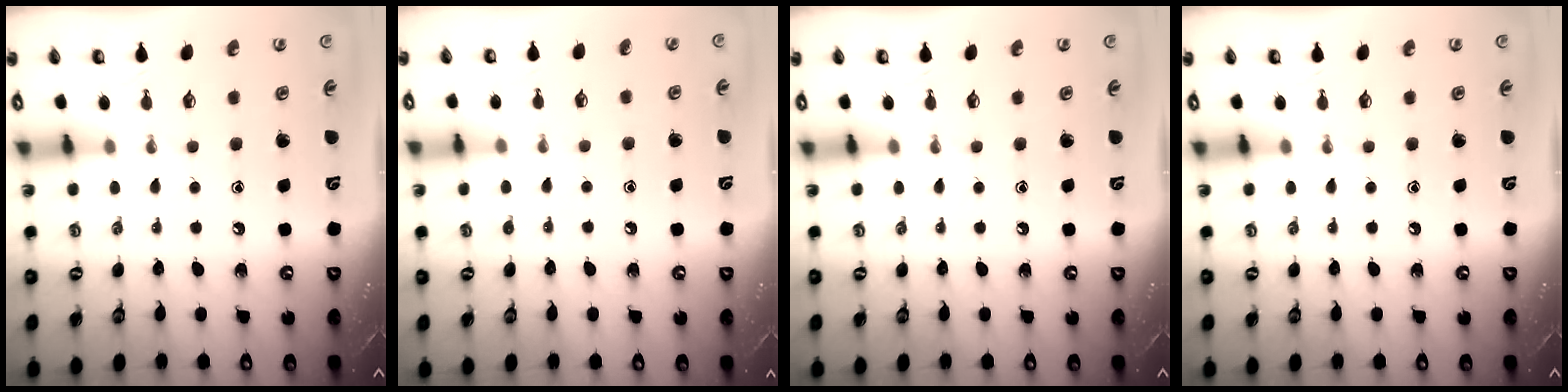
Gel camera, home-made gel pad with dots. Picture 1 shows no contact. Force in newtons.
{"total": 3.6, "press": 3.6, "slide": 0.4}
{"total": 0.0}
{"total": 0.0}